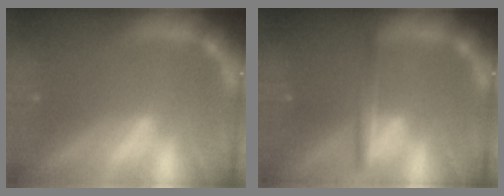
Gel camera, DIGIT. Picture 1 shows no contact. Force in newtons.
{"total": 2.5}